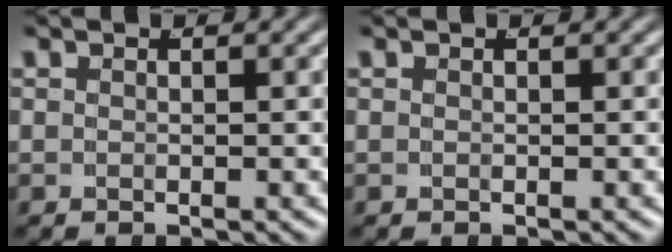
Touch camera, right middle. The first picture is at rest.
{"total": 0.0}